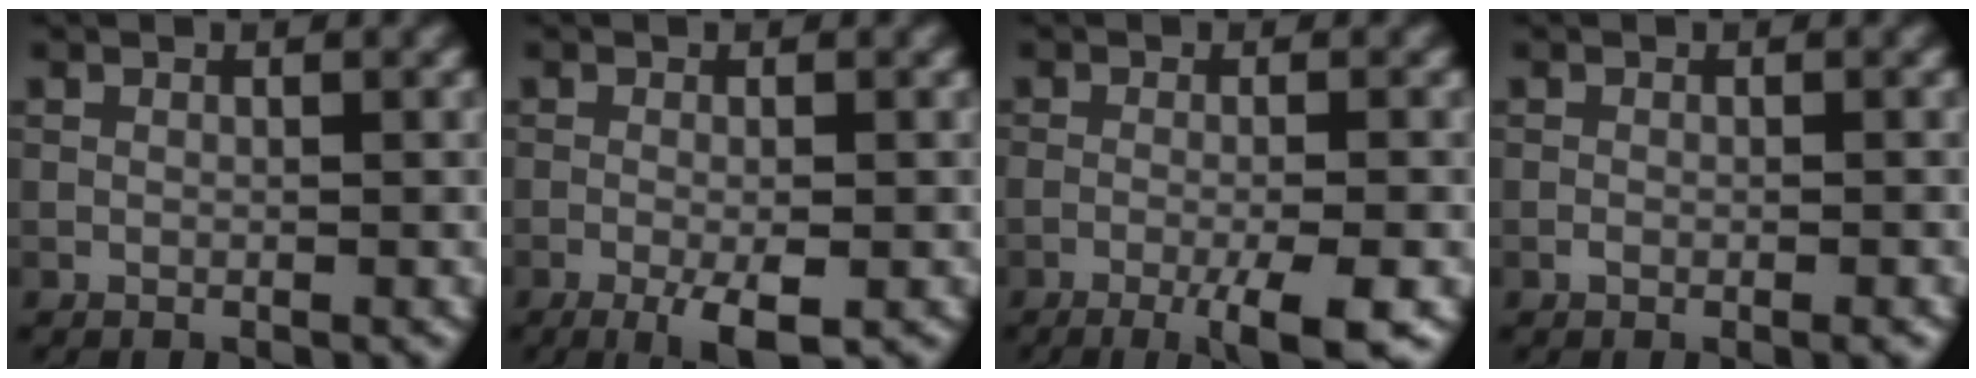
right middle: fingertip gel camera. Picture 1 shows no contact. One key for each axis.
{"total": 3.7, "fx": -1.7, "fy": 0.8, "fz": 3.2, "tx": -0.056, "ty": -0.006, "tz": -0.027}
{"total": 5.4, "fx": -2.7, "fy": 1.0, "fz": 4.5, "tx": -0.066, "ty": -0.003, "tz": -0.043}
{"total": 1.3, "fx": -0.7, "fy": 0.3, "fz": 1.1, "tx": -0.016, "ty": -0.001, "tz": -0.012}